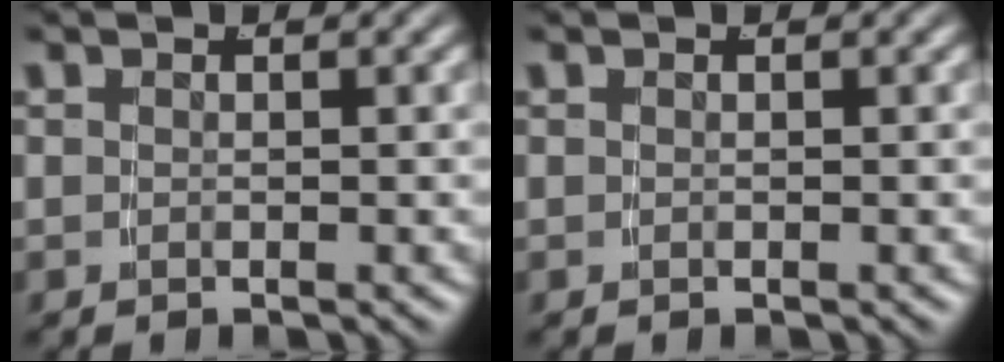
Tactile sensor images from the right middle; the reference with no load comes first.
{"total": 0.0}